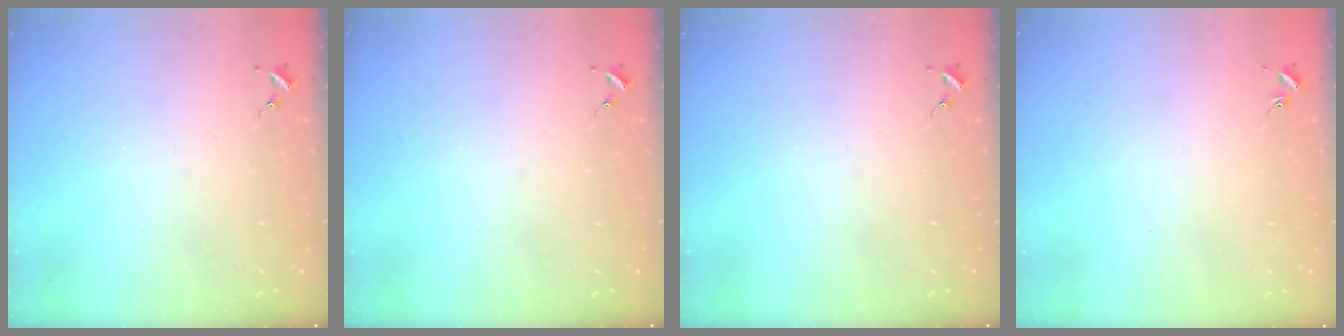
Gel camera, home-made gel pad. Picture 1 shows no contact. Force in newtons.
{"total": 0.0}
{"total": 0.0}
{"total": 0.9, "press": 0.8, "slide": 0.2}